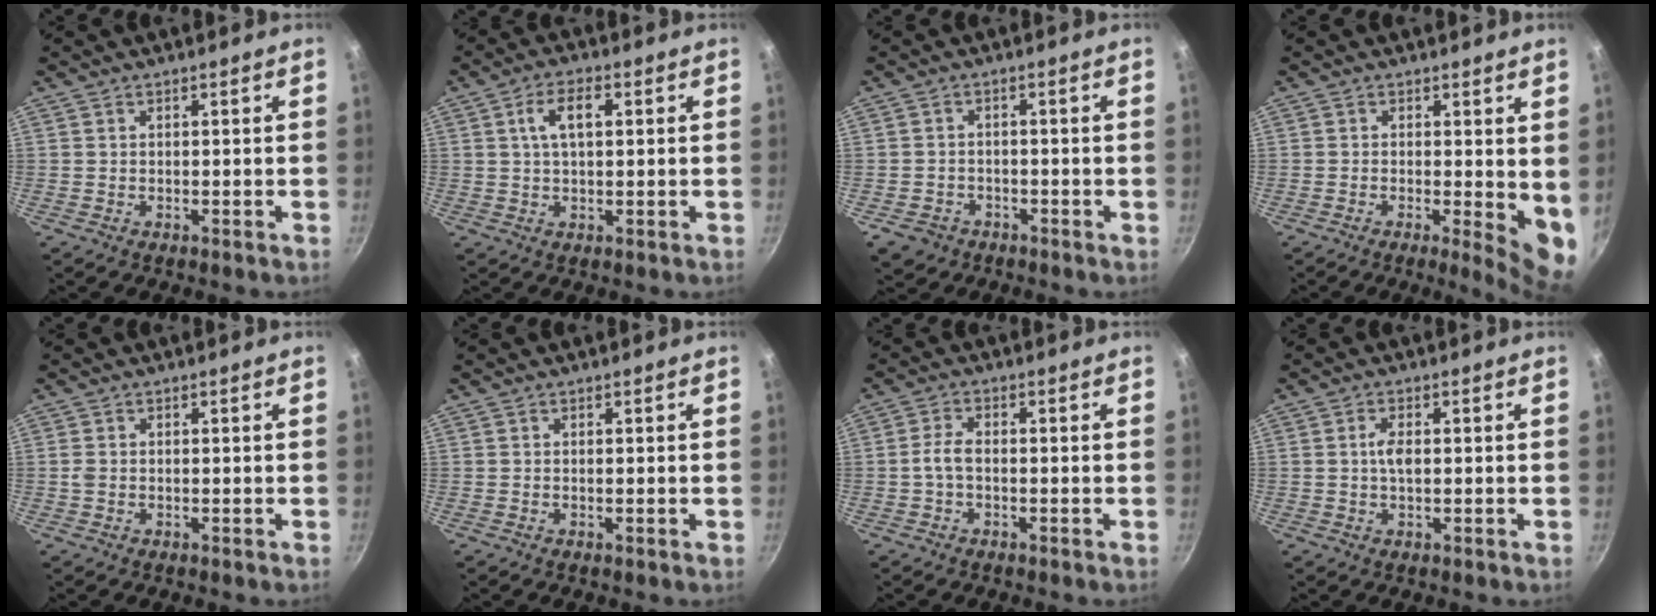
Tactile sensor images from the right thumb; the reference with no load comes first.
{"total": 5.8, "force": [1.4, 2.9, 4.8], "torque": [-0.077, 0.011, 0.023]}
{"total": 4.1, "force": [-2.1, 3.2, 1.4], "torque": [-0.022, 0.021, -0.030]}
{"total": 7.0, "force": [-0.2, 2.3, 6.6], "torque": [-0.079, -0.016, -0.002]}
{"total": 1.2, "force": [-0.2, 0.9, 0.7], "torque": [-0.017, 0.002, -0.004]}
{"total": 0.0}
{"total": 3.0, "force": [-0.8, 1.5, 2.5], "torque": [-0.054, 0.017, -0.022]}
{"total": 2.8, "force": [0.2, 1.3, 2.5], "torque": [-0.045, 0.005, 0.001]}